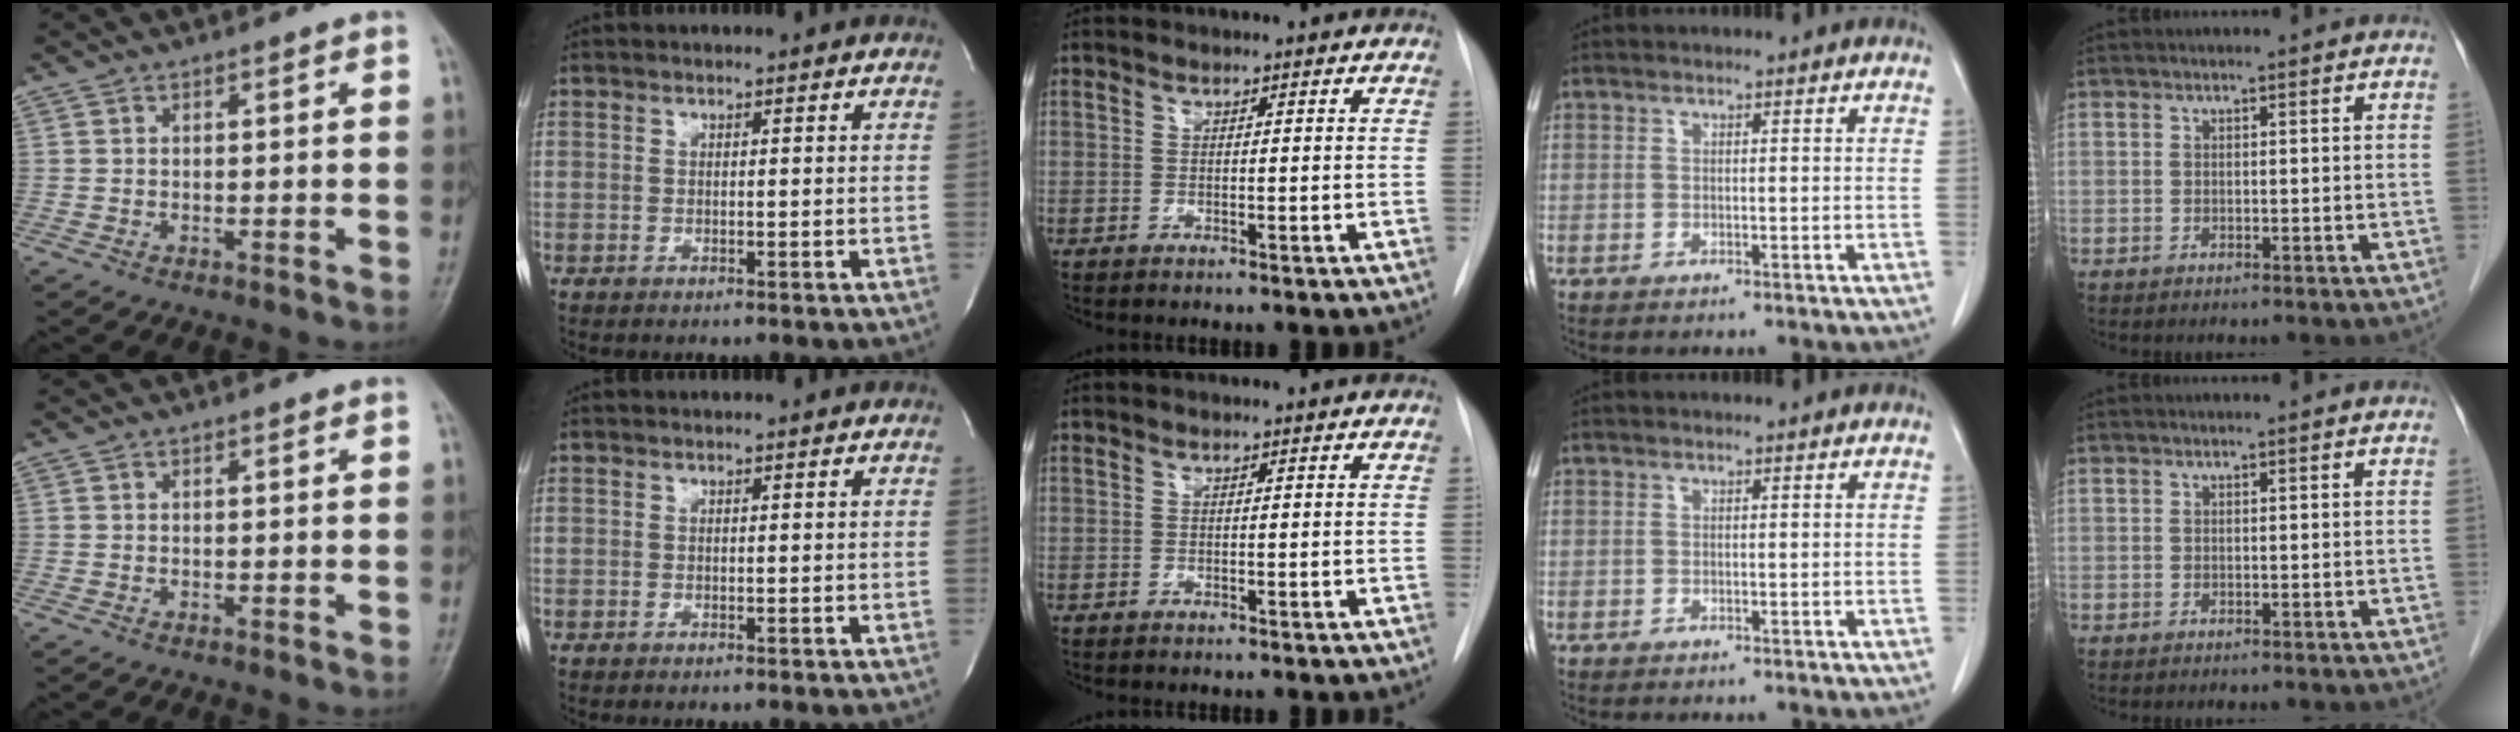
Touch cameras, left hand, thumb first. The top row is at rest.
{}